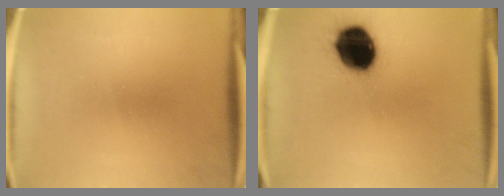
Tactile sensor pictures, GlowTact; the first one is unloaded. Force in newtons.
{"total": 16.7}